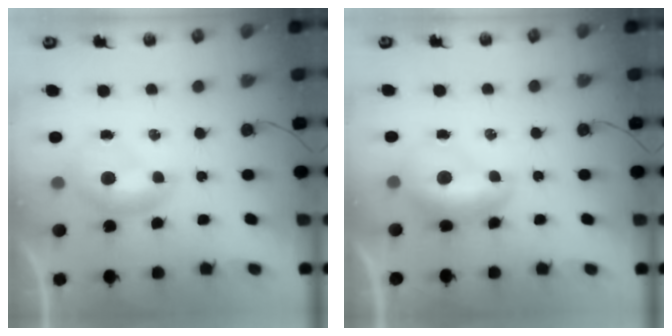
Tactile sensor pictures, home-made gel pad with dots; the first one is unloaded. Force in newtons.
{"total": 1.5, "press": 1.4, "slide": 0.6}